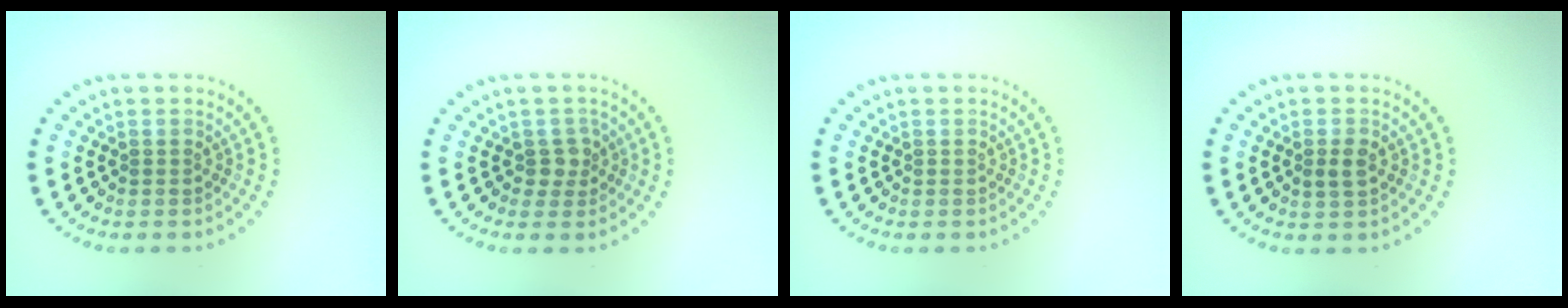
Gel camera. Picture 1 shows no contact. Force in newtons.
{"total": 1.7, "press": 1.4, "slide": 0.9}
{"total": 0.0}
{"total": 1.5, "press": 1.5, "slide": 0.1}